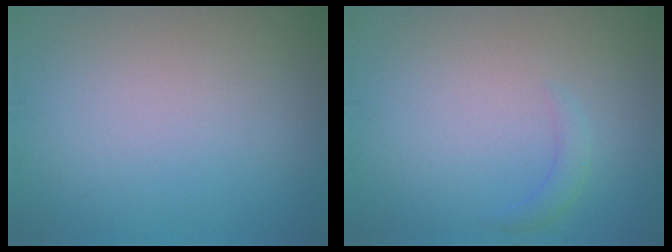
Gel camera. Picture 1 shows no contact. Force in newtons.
{"total": 1.3, "press": 1.3, "slide": 0.1}